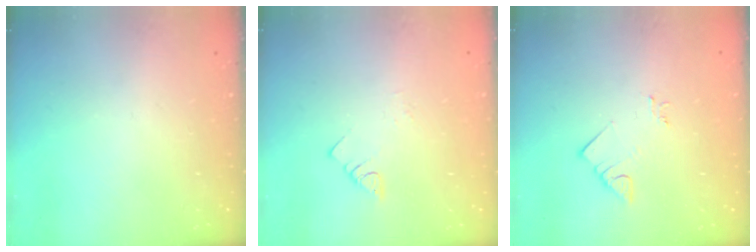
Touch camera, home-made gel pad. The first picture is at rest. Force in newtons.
{"total": 2.5, "press": 2.5, "slide": 0.4}
{"total": 2.5, "press": 2.5, "slide": 0.3}